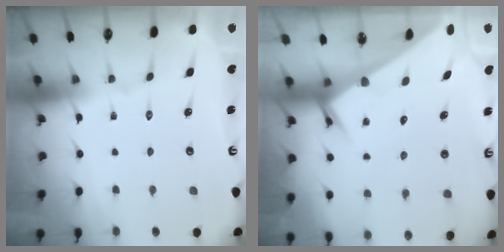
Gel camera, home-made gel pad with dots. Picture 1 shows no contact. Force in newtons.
{"total": 3.6, "press": 3.6, "slide": 0.2}